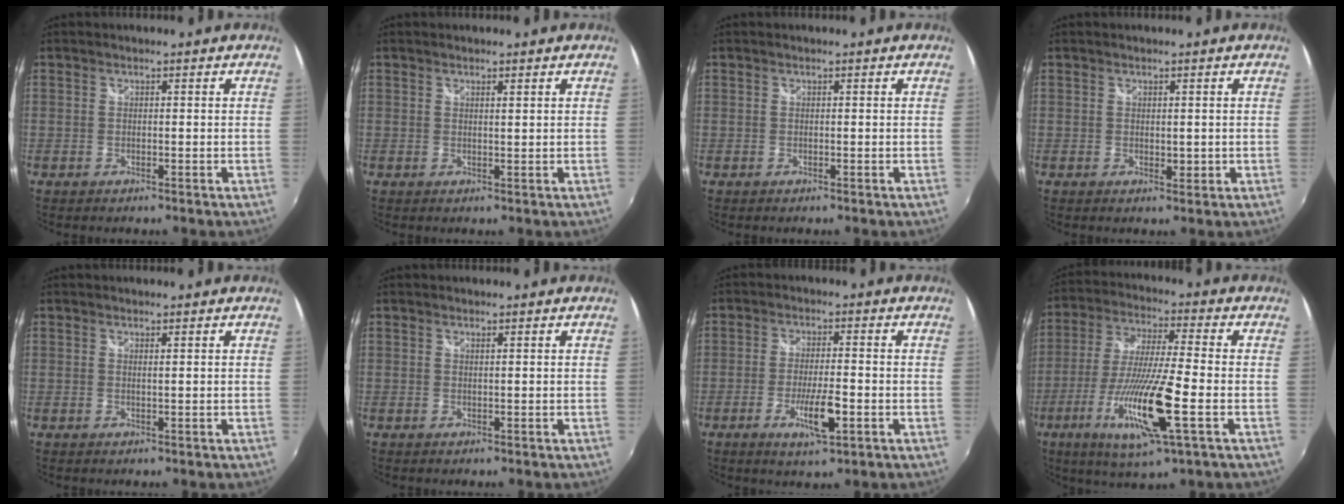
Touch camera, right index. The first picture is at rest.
{"total": 0.7, "force": [0.5, 0.1, 0.5], "torque": [-0.008, 0.000, 0.010]}
{"total": 0.0}
{"total": 1.2, "force": [0.2, 0.8, 0.9], "torque": [-0.013, -0.003, 0.004]}
{"total": 0.6, "force": [0.3, -0.5, -0.1], "torque": [0.002, 0.001, 0.004]}
{"total": 0.0}
{"total": 7.0, "force": [-2.7, 1.3, 6.3], "torque": [-0.124, -0.012, -0.046]}
{"total": 17.1, "force": [-6.1, 1.4, 16.0], "torque": [-0.320, -0.032, -0.110]}